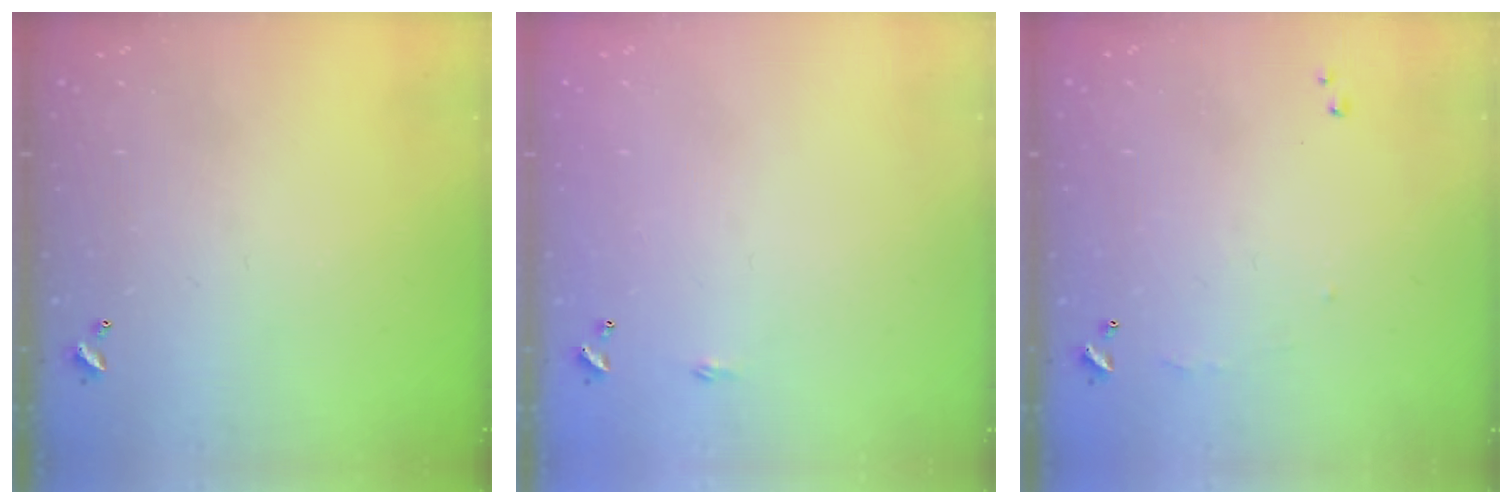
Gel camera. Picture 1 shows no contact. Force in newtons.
{"total": 2.2, "press": 2.1, "slide": 0.4}
{"total": 5.2, "press": 5.1, "slide": 0.6}